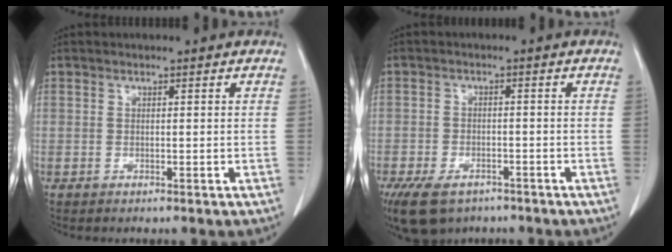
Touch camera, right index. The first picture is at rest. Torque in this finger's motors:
{"motor_torque": [0.84, -0.77, 0.28, 0.03]}